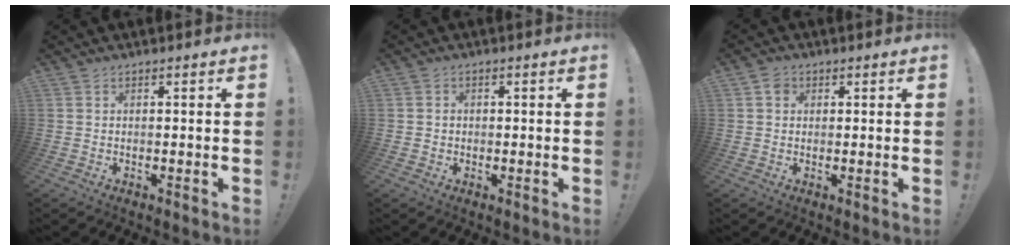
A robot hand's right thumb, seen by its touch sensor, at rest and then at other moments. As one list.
[{"total": 1.6, "force": [-0.2, 1.5, 0.3], "torque": [-0.003, 0.003, -0.005]}, {"total": 2.4, "force": [0.8, 2.2, 0.8], "torque": [-0.005, 0.001, 0.014]}]